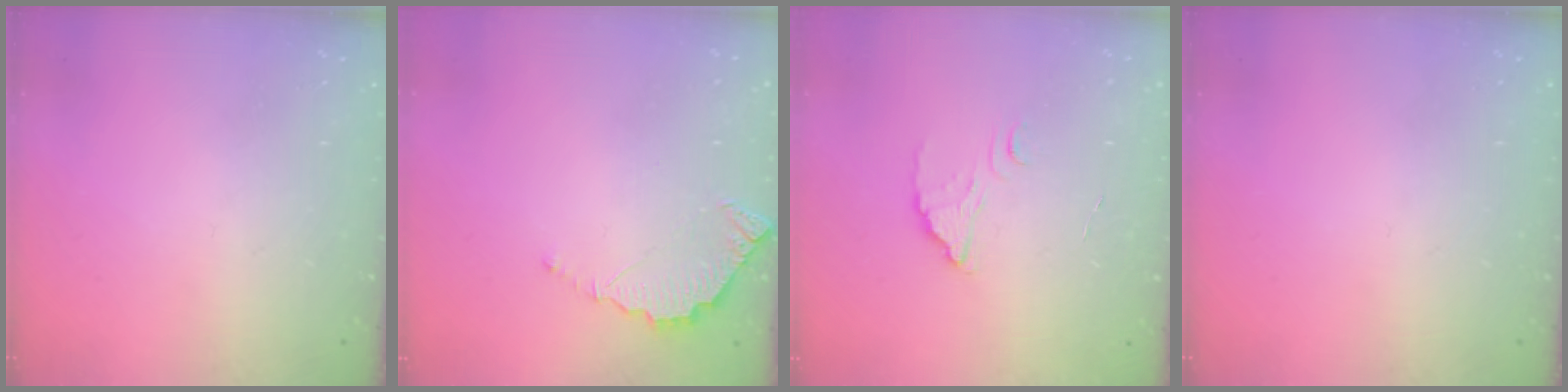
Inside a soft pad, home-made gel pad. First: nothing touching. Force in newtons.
{"total": 5.0, "press": 5.0, "slide": 0.2}
{"total": 2.0, "press": 2.0, "slide": 0.1}
{"total": 0.0}